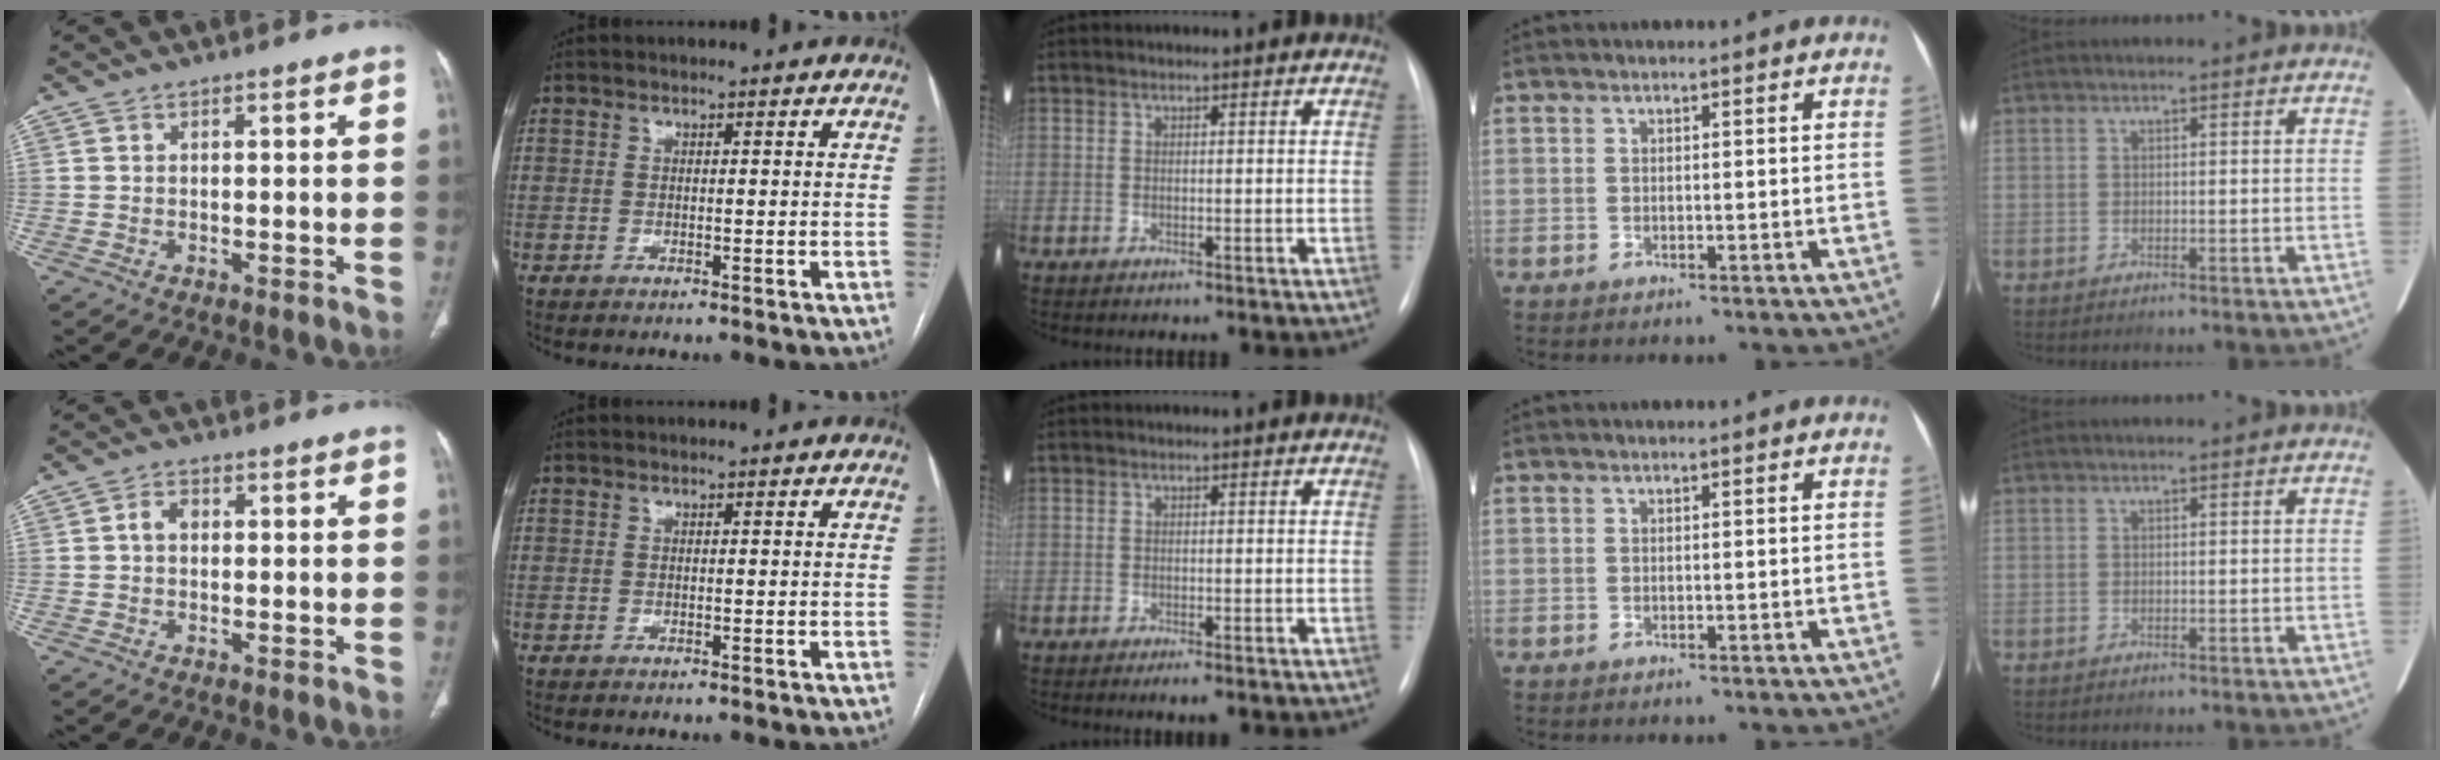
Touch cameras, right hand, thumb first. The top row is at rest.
{"thumb": {"total": 2.5, "force": [0.2, 1.8, 1.7], "torque": [-0.027, 0.010, 0.000]}, "middle": {"total": 1.5, "force": [-0.9, 0.4, 1.1], "torque": [-0.015, -0.003, -0.012]}}